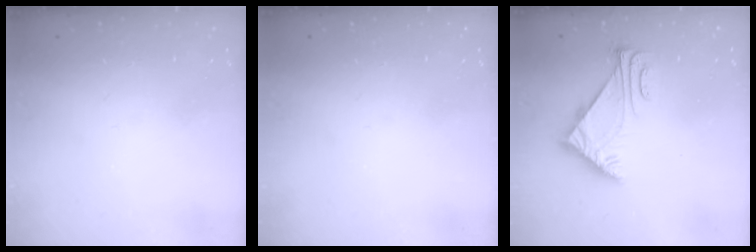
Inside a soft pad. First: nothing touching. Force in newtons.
{"total": 0.0}
{"total": 5.7, "press": 5.7, "slide": 1.0}